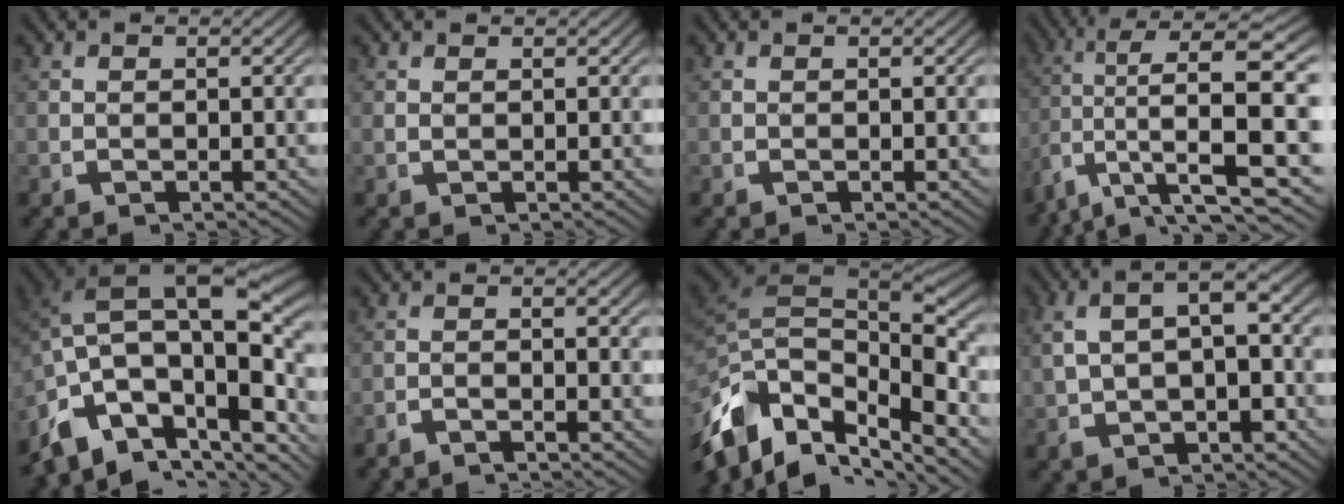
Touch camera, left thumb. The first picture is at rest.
{"total": 0.5, "force": [0.5, -0.1, 0.0], "torque": [-0.006, -0.004, 0.015]}
{"total": 0.0}
{"total": 10.9, "force": [1.5, 5.3, 9.4], "torque": [-0.160, -0.012, 0.039]}
{"total": 17.8, "force": [-1.2, 12.0, 13.1], "torque": [-0.262, -0.045, -0.006]}
{"total": 1.8, "force": [-1.7, 0.2, 0.5], "torque": [-0.006, 0.002, -0.036]}
{"total": 15.9, "force": [-2.2, 10.1, 12.2], "torque": [-0.241, -0.040, -0.016]}
{"total": 6.7, "force": [0.9, 4.1, 5.3], "torque": [-0.082, 0.016, 0.014]}